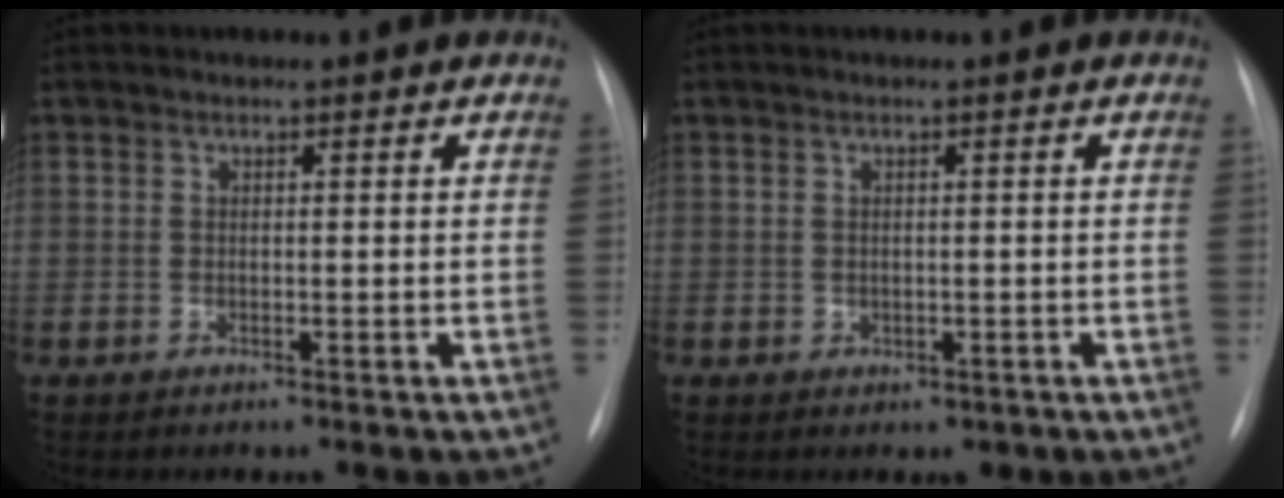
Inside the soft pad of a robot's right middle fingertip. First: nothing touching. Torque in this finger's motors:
{"motor_torque": [-0.01, 0.07, 0.05, 0.02]}